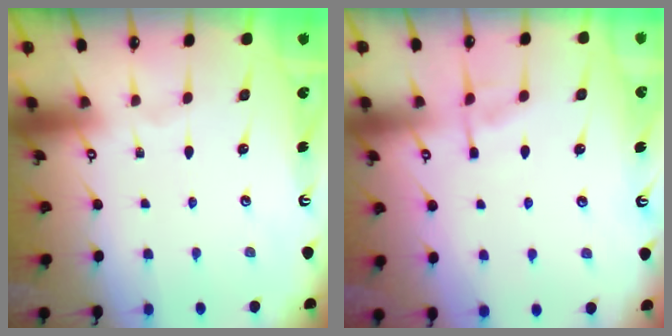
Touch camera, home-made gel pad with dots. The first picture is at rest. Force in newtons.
{"total": 4.1, "press": 4.1, "slide": 0.7}